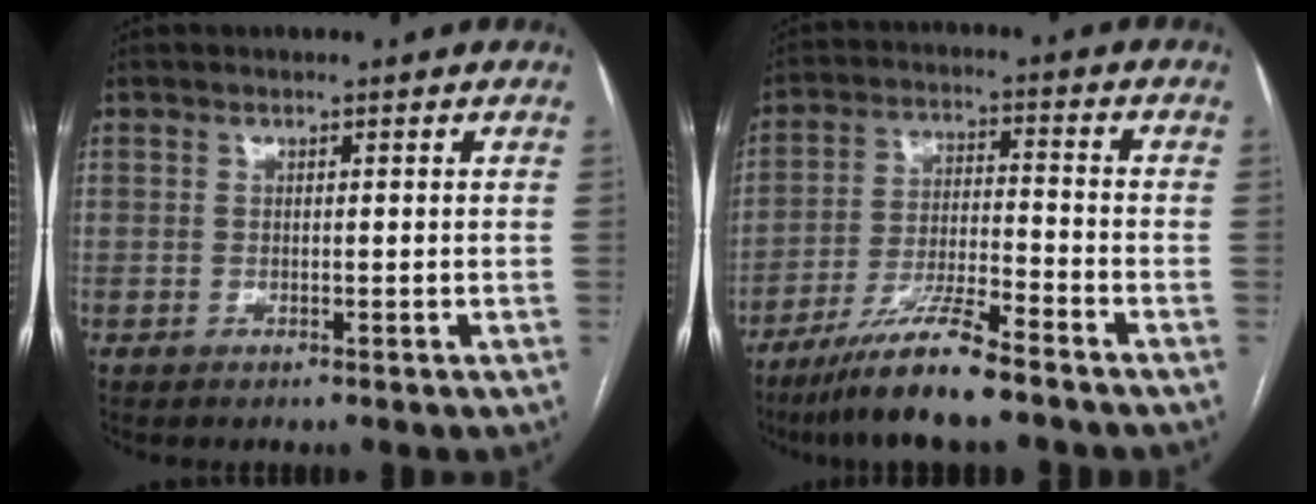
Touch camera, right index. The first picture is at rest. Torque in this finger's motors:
{"motor_torque": [1.04, -1.04, 0.48, 0.17]}